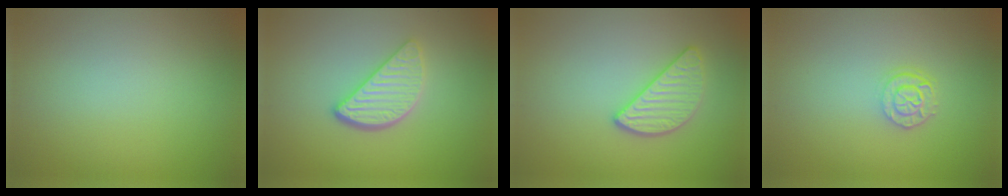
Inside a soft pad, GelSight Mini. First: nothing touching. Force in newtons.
{"total": 3.6, "press": 2.9, "slide": 2.1}
{"total": 2.8, "press": 2.7, "slide": 0.4}
{"total": 2.2, "press": 1.8, "slide": 1.2}